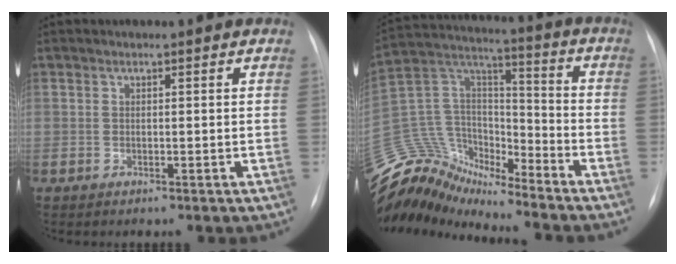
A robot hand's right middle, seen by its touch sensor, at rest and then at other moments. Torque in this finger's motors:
{"motor_torque": [0.16, -0.30, 0.00, -0.13]}